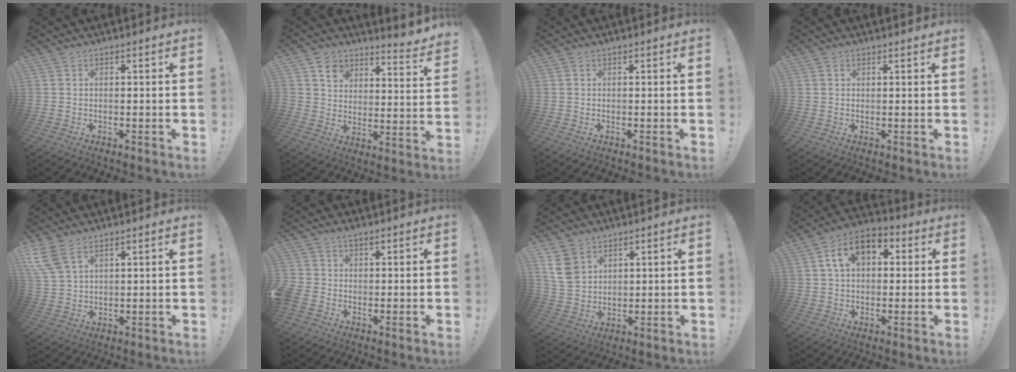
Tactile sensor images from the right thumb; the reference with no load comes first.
{"total": 6.3, "force": [5.3, 3.0, 1.9], "torque": [-0.037, -0.052, 0.097]}
{"total": 0.0}
{"total": 0.7, "force": [0.7, 0.3, -0.1], "torque": [0.007, -0.002, 0.012]}
{"total": 7.3, "force": [5.2, 3.2, 4.1], "torque": [-0.089, -0.019, 0.103]}
{"total": 3.8, "force": [0.1, 3.3, 2.0], "torque": [-0.051, 0.004, 0.005]}
{"total": 9.8, "force": [5.2, 7.5, 3.6], "torque": [-0.059, -0.018, 0.109]}
{"total": 11.3, "force": [3.4, 7.3, 7.9], "torque": [-0.126, 0.011, 0.064]}